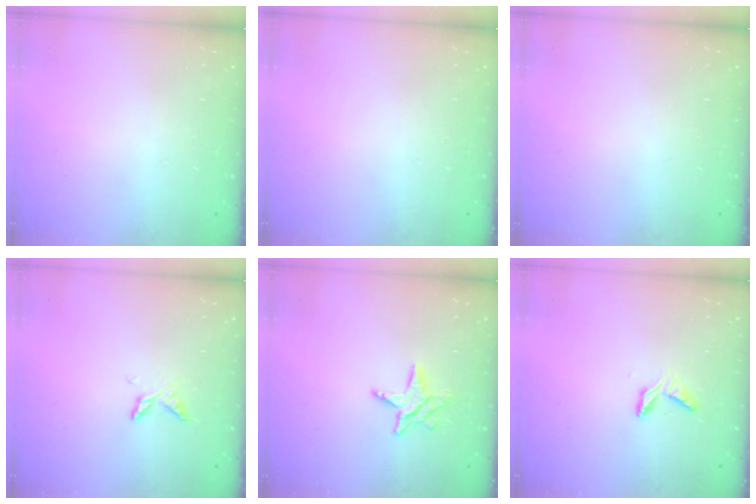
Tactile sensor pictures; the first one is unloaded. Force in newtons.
{"total": 0.0}
{"total": 0.0}
{"total": 4.5, "press": 4.4, "slide": 0.5}
{"total": 6.5, "press": 6.5, "slide": 0.1}
{"total": 5.1, "press": 5.1, "slide": 0.5}